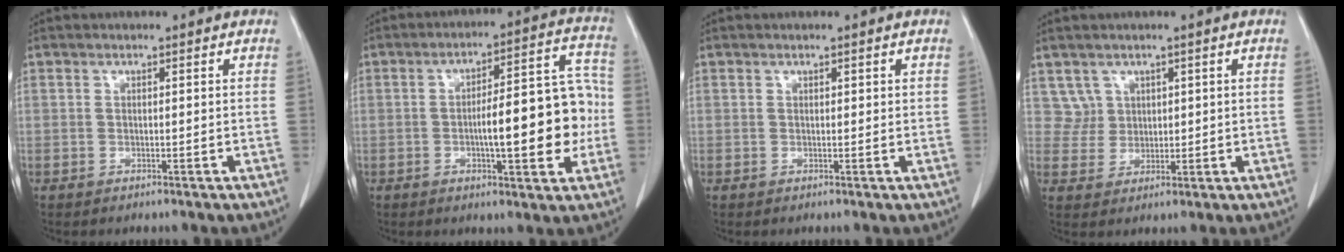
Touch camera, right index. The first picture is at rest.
{"total": 13.8, "force": [-1.7, 3.5, 13.2], "torque": [-0.185, 0.029, -0.020]}
{"total": 0.7, "force": [0.4, 0.3, 0.5], "torque": [-0.005, 0.002, 0.005]}
{"total": 3.7, "force": [2.0, 3.1, -0.3], "torque": [0.016, 0.008, 0.038]}